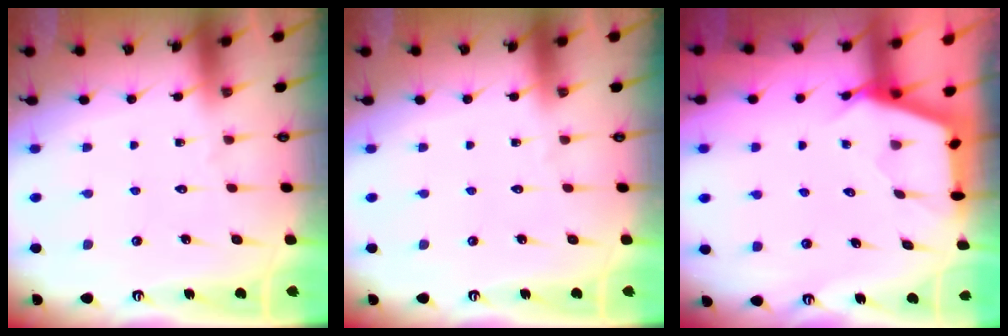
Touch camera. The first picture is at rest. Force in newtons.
{"total": 0.0}
{"total": 2.6, "press": 2.5, "slide": 0.4}